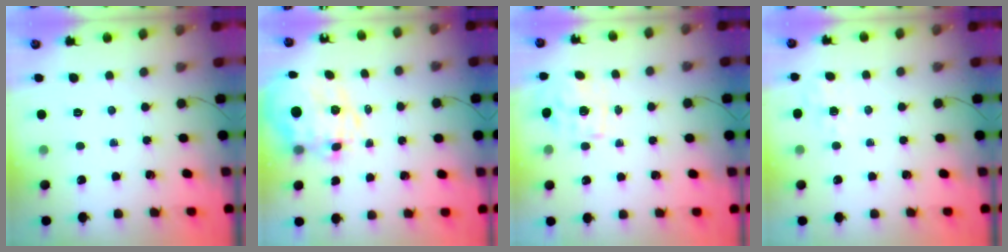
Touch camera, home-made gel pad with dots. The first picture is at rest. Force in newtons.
{"total": 13.6, "press": 13.3, "slide": 2.9}
{"total": 1.1, "press": 1.0, "slide": 0.5}
{"total": 1.9, "press": 1.1, "slide": 1.6}